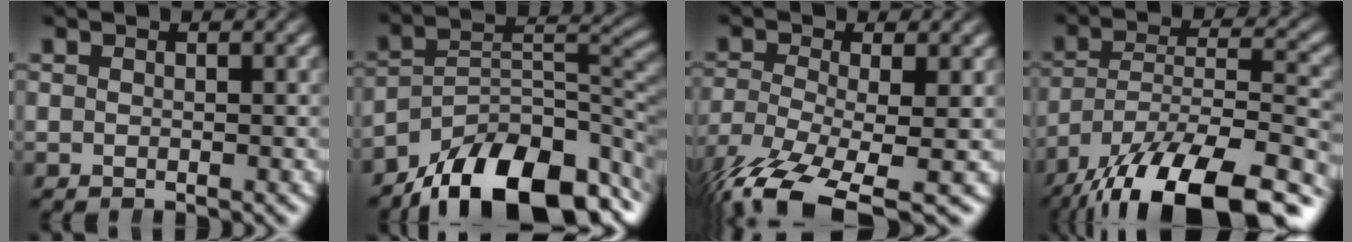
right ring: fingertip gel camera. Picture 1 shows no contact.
{"total": 13.1, "force": [-7.0, 6.8, 8.7], "torque": [-0.104, -0.022, -0.099]}
{"total": 8.1, "force": [-5.1, 4.2, 4.8], "torque": [-0.121, -0.055, -0.057]}
{"total": 12.9, "force": [-7.4, 6.5, 8.3], "torque": [-0.151, -0.046, -0.090]}